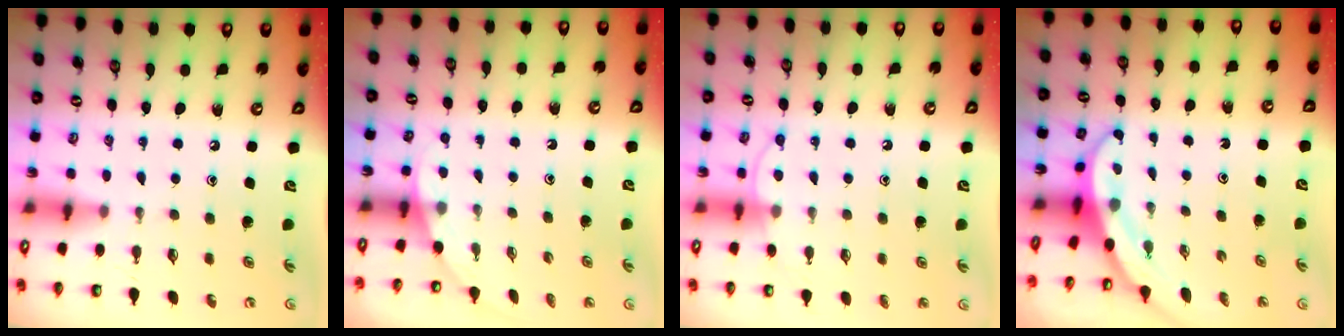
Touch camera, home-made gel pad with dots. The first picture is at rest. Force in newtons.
{"total": 1.8, "press": 1.8, "slide": 0.1}
{"total": 5.7, "press": 5.7, "slide": 0.6}
{"total": 3.7, "press": 3.7, "slide": 0.1}